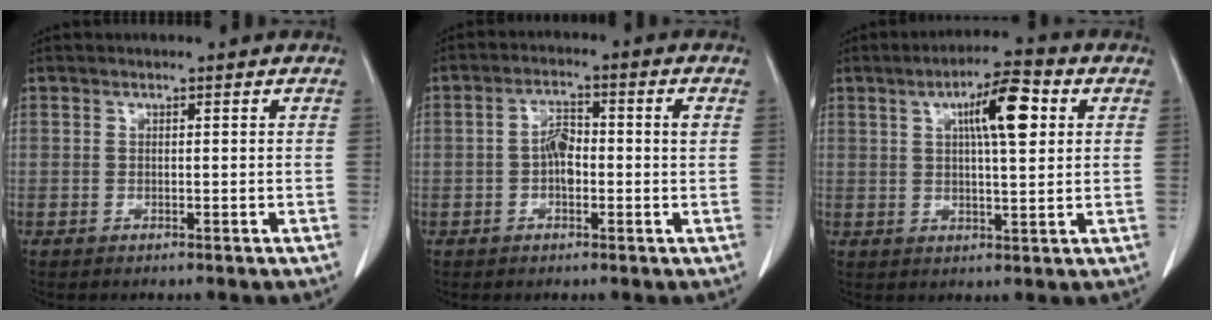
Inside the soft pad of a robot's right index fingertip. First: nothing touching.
{"total": 4.7, "force": [-0.3, 1.8, 4.3], "torque": [-0.086, 0.019, -0.008]}
{"total": 8.9, "force": [2.9, 1.7, 8.3], "torque": [-0.134, 0.015, 0.045]}